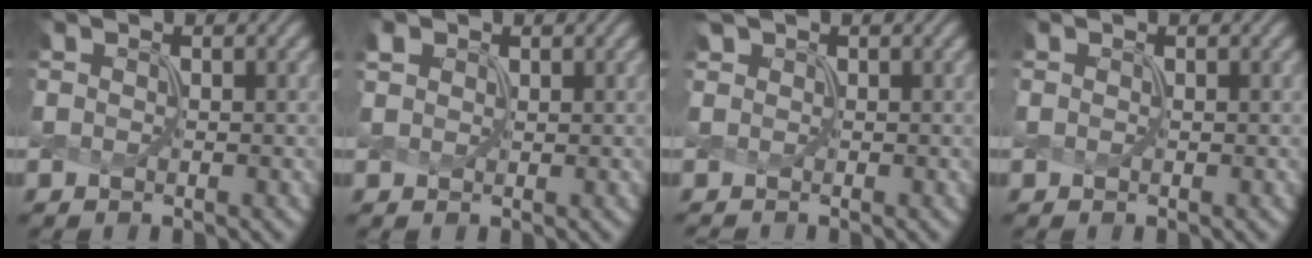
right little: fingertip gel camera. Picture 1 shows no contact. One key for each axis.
{"total": 1.1, "fx": 0.8, "fy": 0.7, "fz": 0.4, "tx": -0.011, "ty": 0.004, "tz": 0.020}
{"total": 0.7, "fx": 0.6, "fy": 0.3, "fz": 0.2, "tx": -0.007, "ty": 0.004, "tz": 0.019}
{"total": 0.0}